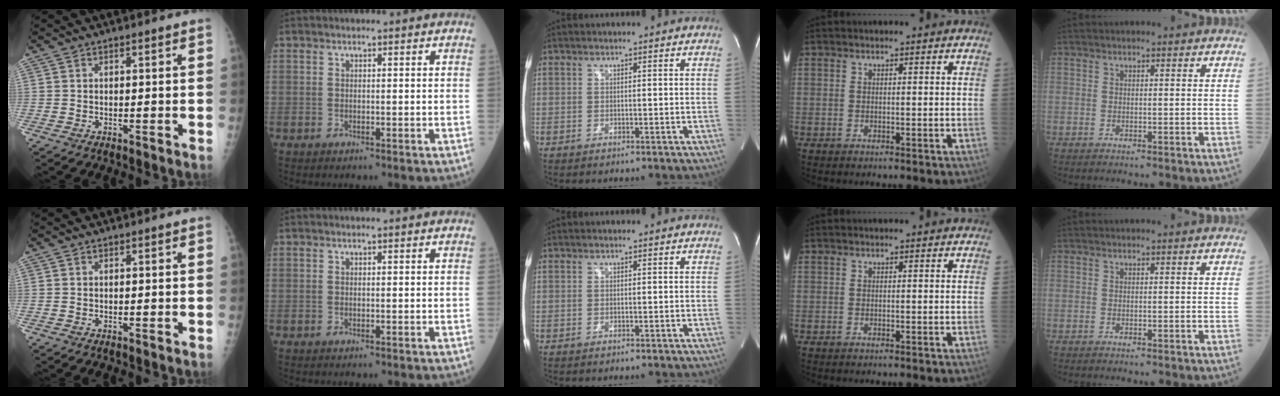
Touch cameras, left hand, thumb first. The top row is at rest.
{}